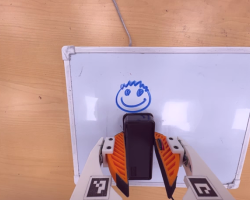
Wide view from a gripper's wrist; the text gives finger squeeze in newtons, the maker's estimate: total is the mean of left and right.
{"total": 6.3, "left": 5.3, "right": 7.3}